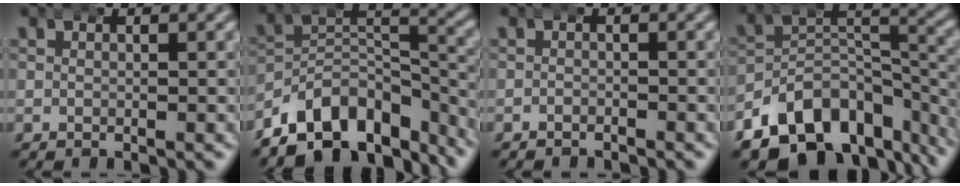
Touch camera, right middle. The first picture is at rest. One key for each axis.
{"total": 14.4, "fx": -9.5, "fy": 8.3, "fz": 7.0, "tx": -0.110, "ty": -0.040, "tz": -0.139}
{"total": 1.1, "fx": -1.1, "fy": 0.0, "fz": -0.1, "tx": 0.002, "ty": -0.004, "tz": -0.020}
{"total": 13.2, "fx": -8.1, "fy": 8.0, "fz": 6.7, "tx": -0.092, "ty": -0.025, "tz": -0.126}